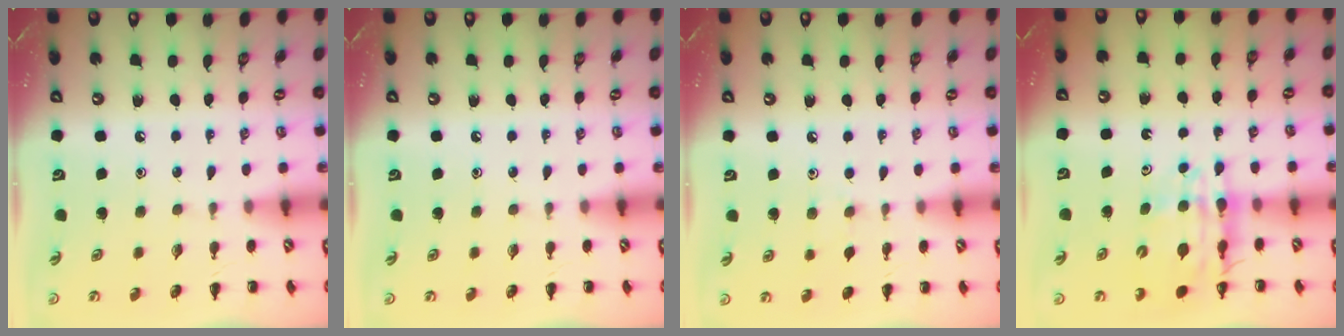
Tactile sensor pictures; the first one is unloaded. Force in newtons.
{"total": 0.0}
{"total": 4.6, "press": 4.3, "slide": 1.5}
{"total": 10.7, "press": 10.2, "slide": 3.4}